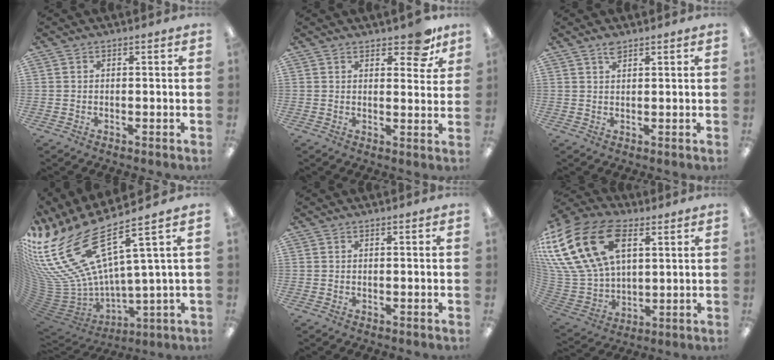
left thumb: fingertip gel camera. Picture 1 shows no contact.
{"total": 7.4, "force": [5.1, 3.2, 4.2], "torque": [-0.045, -0.027, 0.085]}
{"total": 1.9, "force": [1.6, 0.7, 0.9], "torque": [-0.022, -0.002, 0.029]}
{"total": 22.8, "force": [12.4, 8.6, 17.0], "torque": [-0.351, -0.113, 0.235]}
{"total": 0.0}
{"total": 25.6, "force": [9.9, 16.7, 16.8], "torque": [-0.372, -0.040, 0.177]}